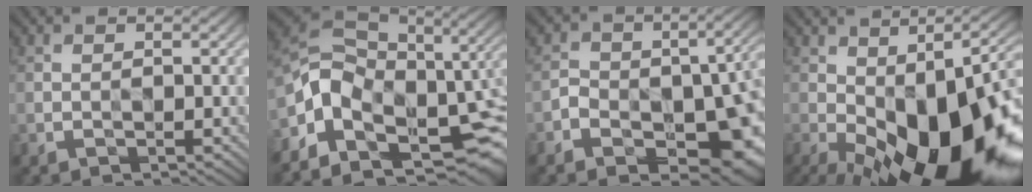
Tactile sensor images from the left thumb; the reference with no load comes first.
{"total": 14.4, "force": [-5.4, 9.7, 9.3], "torque": [-0.214, -0.014, -0.090]}
{"total": 13.5, "force": [-5.3, 9.1, 8.5], "torque": [-0.117, -0.017, -0.089]}
{"total": 21.9, "force": [-7.7, 10.6, 17.5], "torque": [-0.274, -0.040, -0.097]}